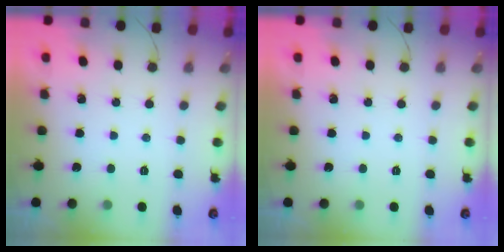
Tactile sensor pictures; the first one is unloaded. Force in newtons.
{"total": 0.0}